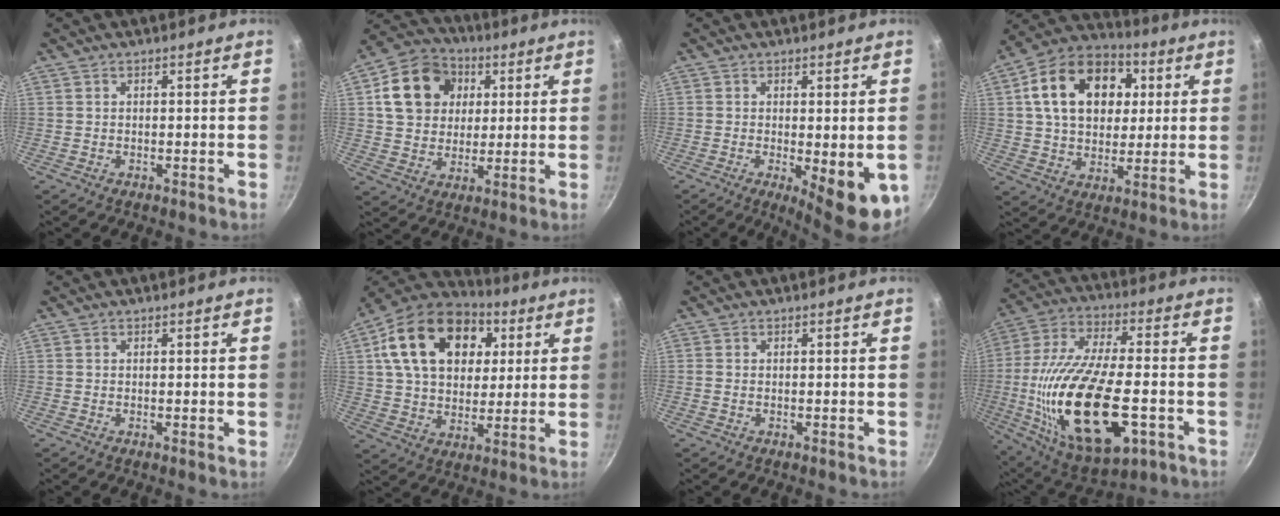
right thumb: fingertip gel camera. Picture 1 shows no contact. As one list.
[{"total": 15.3, "force": [4.2, 12.5, 7.8], "torque": [-0.117, 0.014, 0.063]}, {"total": 9.4, "force": [-2.1, 3.0, 8.7], "torque": [-0.100, -0.010, -0.018]}, {"total": 20.1, "force": [5.1, 14.4, 13.0], "torque": [-0.191, 0.015, 0.075]}, {"total": 0.0}, {"total": 23.0, "force": [7.5, 15.9, 14.8], "torque": [-0.234, 0.004, 0.119]}, {"total": 0.6, "force": [-0.1, 0.4, 0.4], "torque": [-0.010, 0.002, -0.004]}, {"total": 28.4, "force": [-6.5, 12.3, 24.7], "torque": [-0.470, 0.007, -0.102]}]